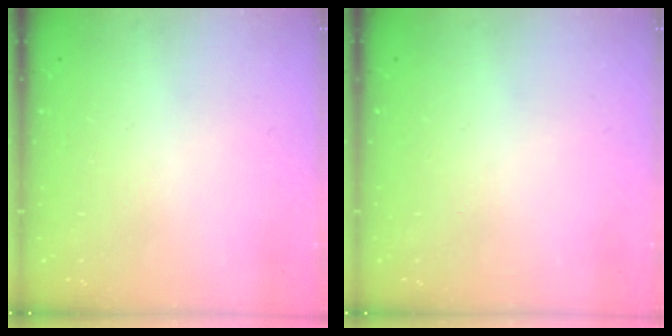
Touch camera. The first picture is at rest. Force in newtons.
{"total": 0.0}